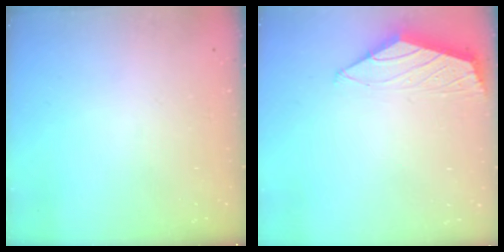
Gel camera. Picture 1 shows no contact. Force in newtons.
{"total": 1.6, "press": 1.5, "slide": 0.4}